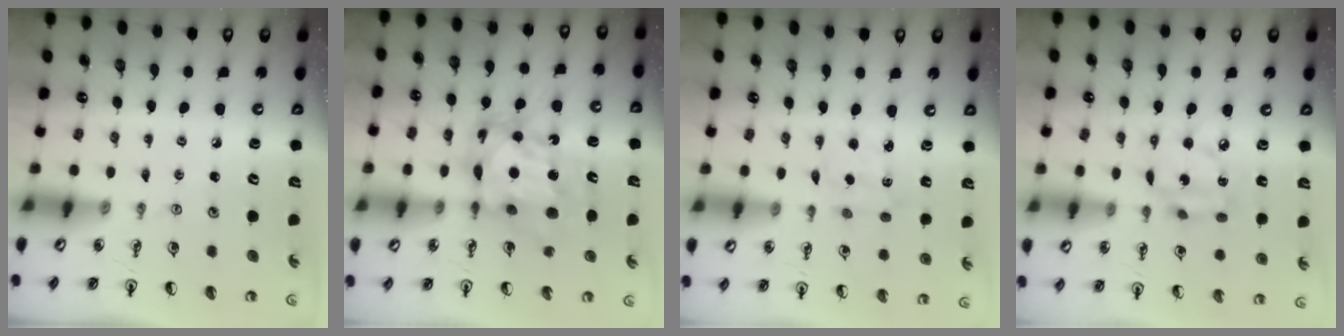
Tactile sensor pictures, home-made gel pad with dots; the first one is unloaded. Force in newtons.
{"total": 12.6, "press": 12.6, "slide": 1.1}
{"total": 2.3, "press": 2.1, "slide": 0.7}
{"total": 9.5, "press": 9.5, "slide": 0.6}